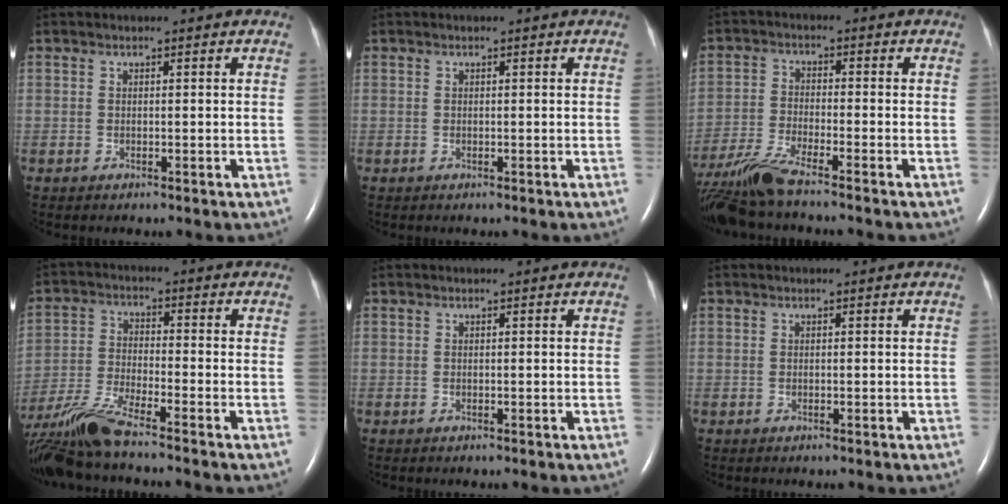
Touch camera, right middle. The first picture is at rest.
{"total": 0.0}
{"total": 8.9, "force": [-7.7, -0.7, 4.3], "torque": [-0.088, -0.024, -0.146]}
{"total": 10.8, "force": [-9.3, -0.3, 5.5], "torque": [-0.121, -0.018, -0.179]}
{"total": 0.0}
{"total": 0.0}